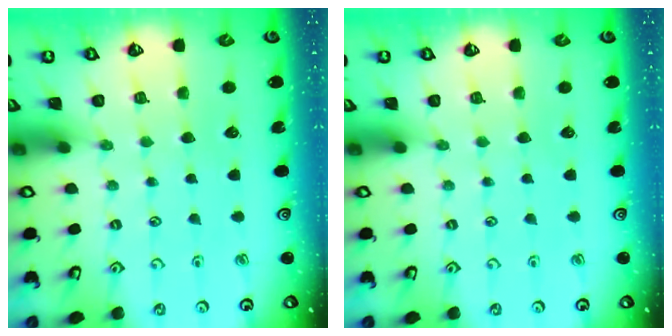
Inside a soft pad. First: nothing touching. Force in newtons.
{"total": 0.0}